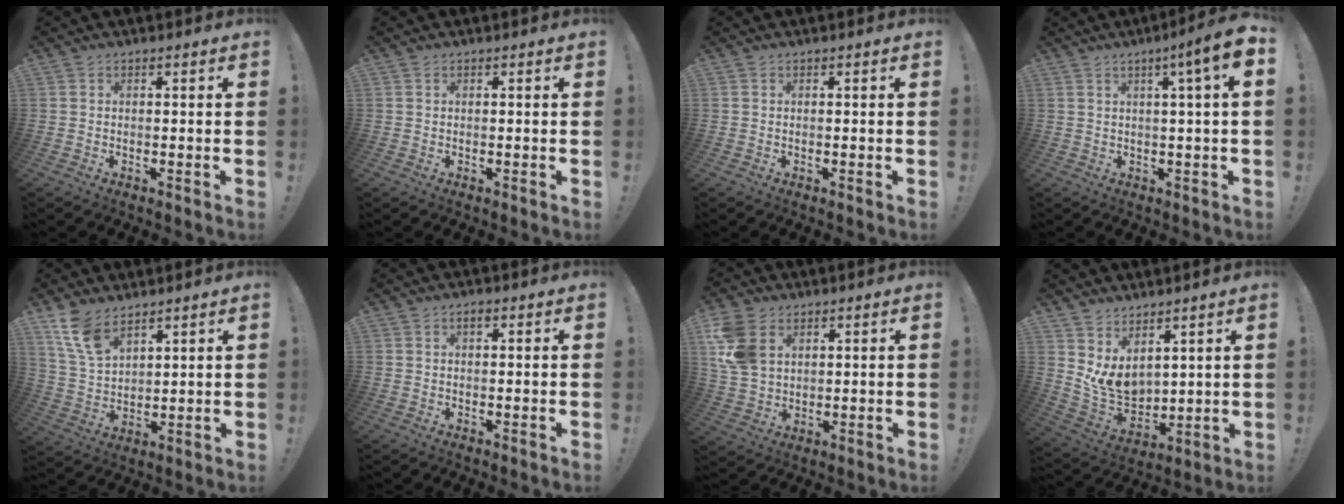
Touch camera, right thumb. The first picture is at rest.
{"total": 0.0}
{"total": 0.0}
{"total": 8.0, "force": [2.7, -0.6, 7.5], "torque": [-0.108, -0.020, 0.035]}
{"total": 9.9, "force": [7.2, 4.7, 5.0], "torque": [-0.092, -0.038, 0.142]}
{"total": 1.1, "force": [0.6, 0.5, 0.8], "torque": [-0.010, -0.001, 0.008]}
{"total": 11.6, "force": [4.6, 8.2, 6.7], "torque": [-0.138, -0.004, 0.096]}
{"total": 9.1, "force": [3.6, 6.6, 5.1], "torque": [-0.104, -0.045, 0.077]}